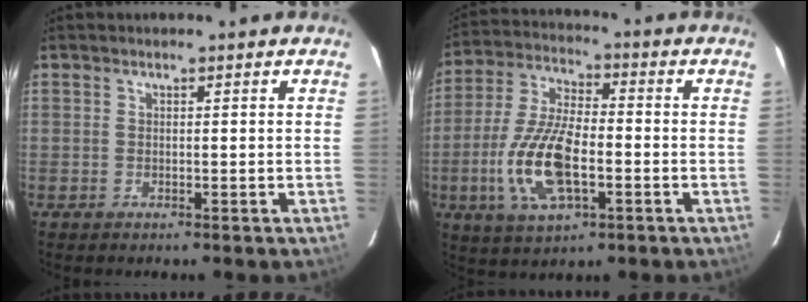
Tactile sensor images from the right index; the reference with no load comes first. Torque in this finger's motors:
{"motor_torque": [1.92, -0.22, 0.46, 0.16]}